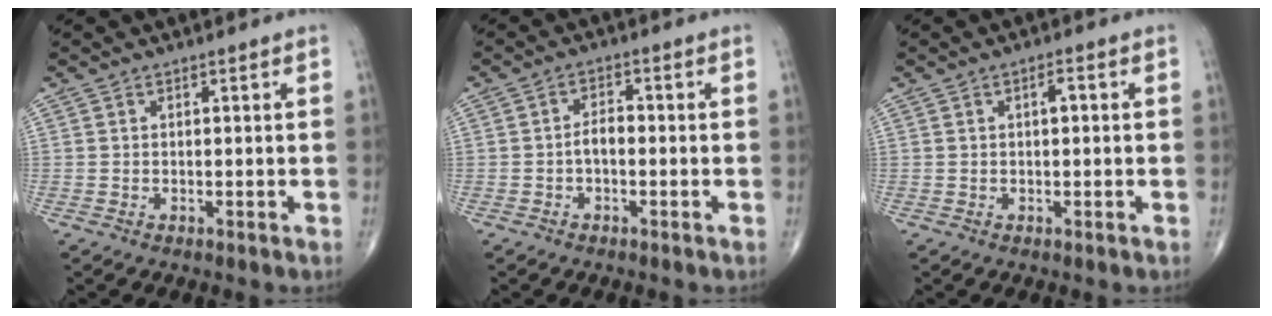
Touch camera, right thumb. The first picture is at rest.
{"total": 2.9, "force": [-0.8, 1.5, 2.3], "torque": [-0.035, 0.014, -0.017]}
{"total": 2.1, "force": [0.4, 0.8, 1.9], "torque": [-0.029, 0.002, 0.003]}